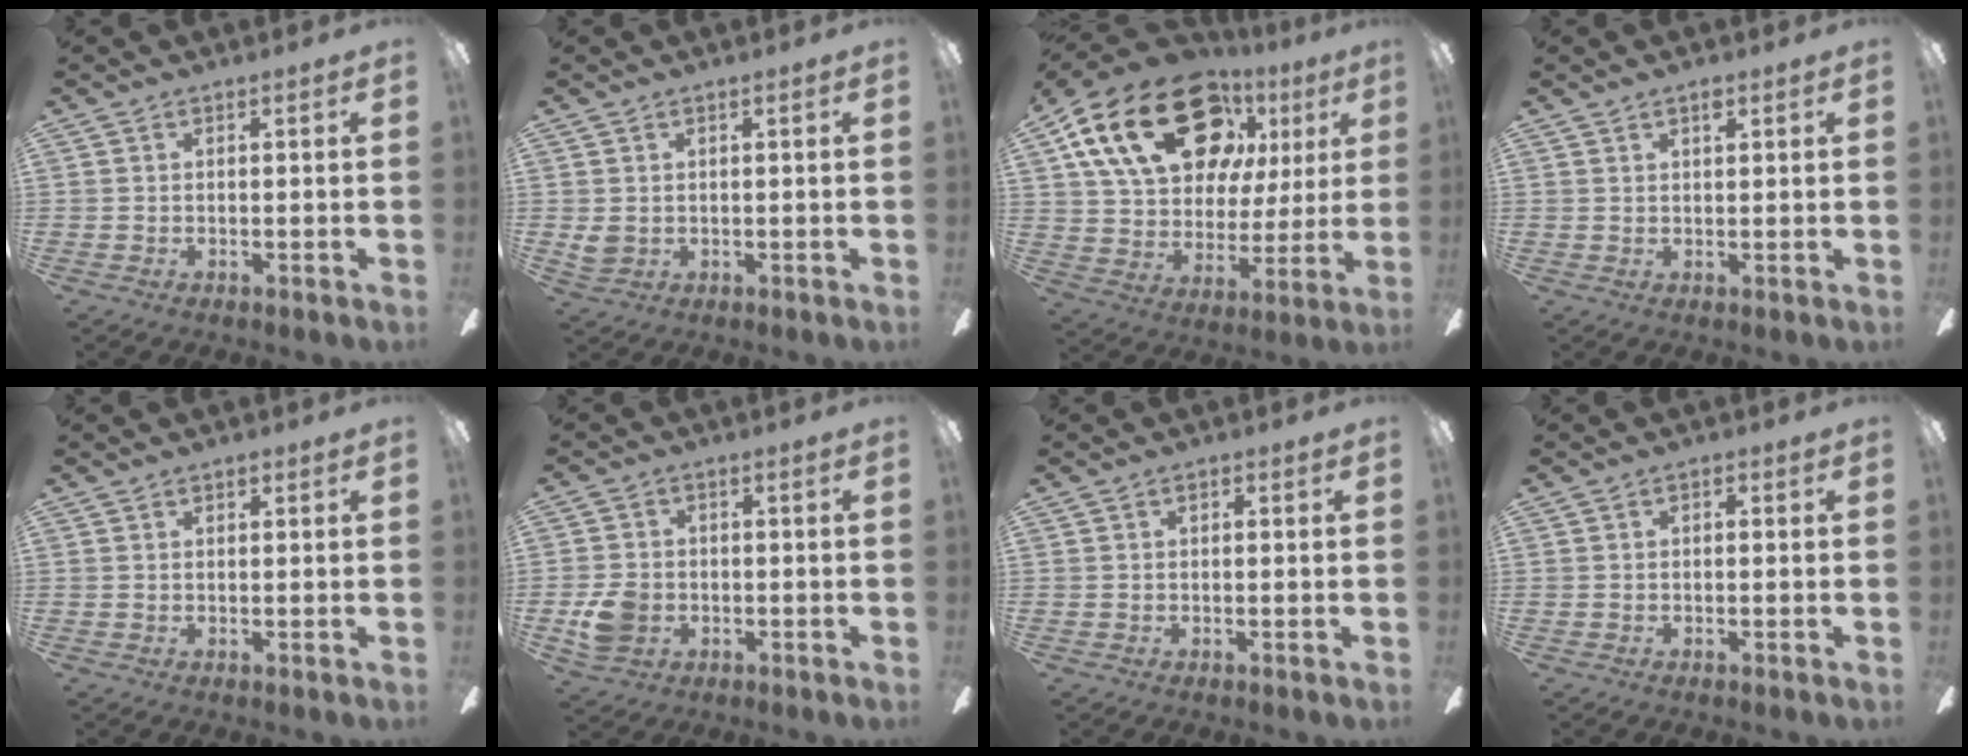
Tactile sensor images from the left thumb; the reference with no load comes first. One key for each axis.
{"total": 2.5, "fx": 0.4, "fy": 2.1, "fz": 1.3, "tx": -0.017, "ty": 0.000, "tz": 0.006}
{"total": 25.8, "fx": 12.6, "fy": 15.8, "fz": 16.1, "tx": -0.282, "ty": -0.051, "tz": 0.229}
{"total": 1.8, "fx": 1.3, "fy": 0.8, "fz": 1.1, "tx": -0.007, "ty": -0.004, "tz": 0.019}
{"total": 0.7, "fx": 0.5, "fy": 0.5, "fz": 0.3, "tx": 0.003, "ty": -0.001, "tz": 0.007}
{"total": 6.8, "fx": -1.9, "fy": 5.5, "fz": 3.5, "tx": -0.063, "ty": 0.009, "tz": -0.035}
{"total": 0.7, "fx": 0.0, "fy": 0.5, "fz": 0.4, "tx": -0.008, "ty": 0.006, "tz": -0.002}
{"total": 0.9, "fx": -0.5, "fy": 0.5, "fz": 0.4, "tx": -0.008, "ty": 0.004, "tz": -0.010}